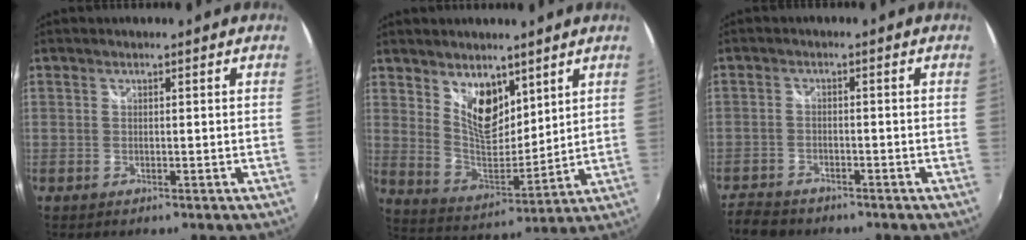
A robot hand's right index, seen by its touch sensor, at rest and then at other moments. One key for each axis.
{"total": 10.1, "fx": 6.1, "fy": 5.3, "fz": 6.1, "tx": -0.102, "ty": -0.003, "tz": 0.119}
{"total": 6.8, "fx": -5.8, "fy": 3.0, "fz": 2.2, "tx": -0.068, "ty": -0.012, "tz": -0.101}